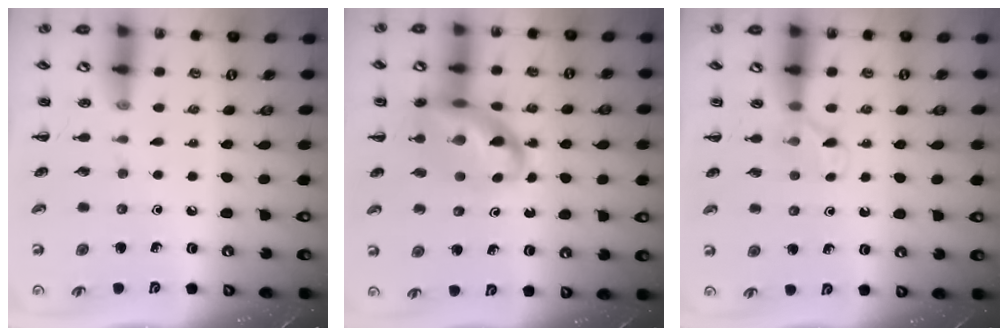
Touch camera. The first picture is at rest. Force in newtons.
{"total": 13.7, "press": 13.3, "slide": 3.3}
{"total": 4.8, "press": 4.6, "slide": 1.4}